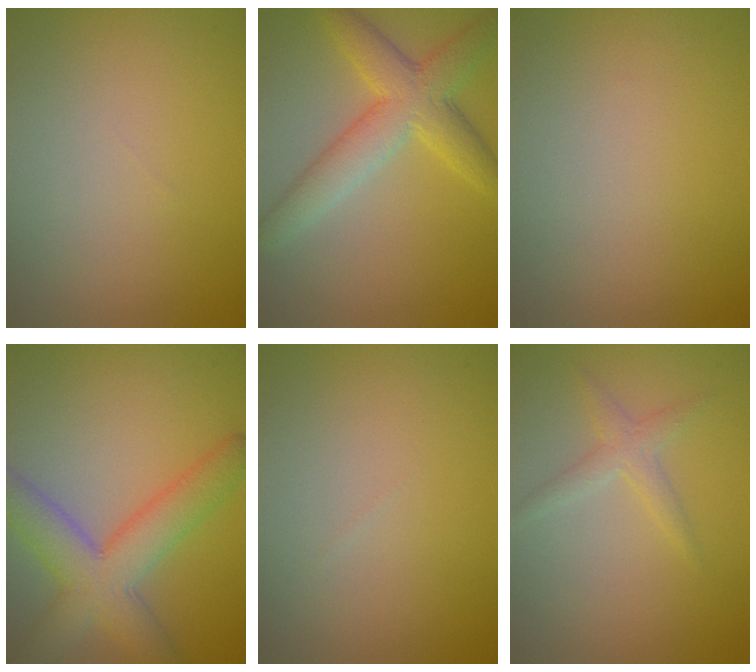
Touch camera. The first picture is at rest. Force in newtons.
{"total": 5.8, "press": 5.8, "slide": 0.3}
{"total": 0.0}
{"total": 6.8, "press": 6.8, "slide": 0.3}
{"total": 0.0}
{"total": 1.9, "press": 1.9, "slide": 0.0}